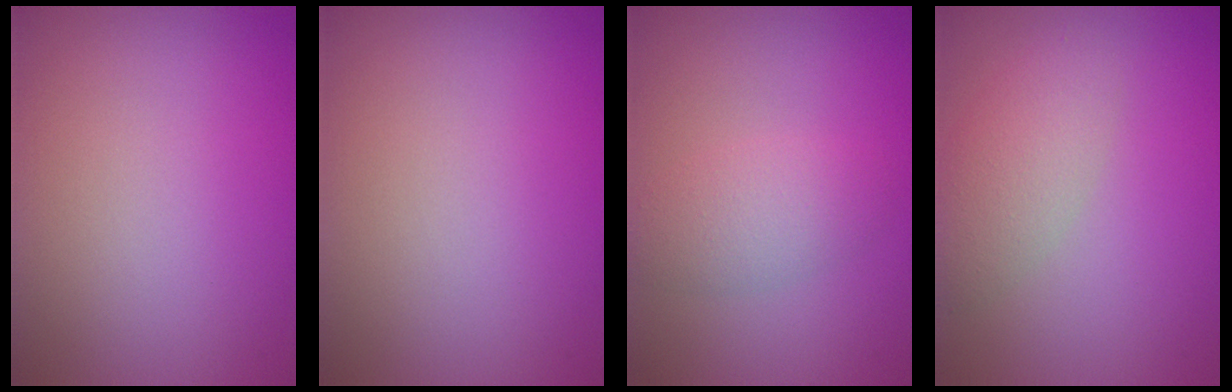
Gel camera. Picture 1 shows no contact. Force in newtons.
{"total": 0.0}
{"total": 2.7, "press": 2.7, "slide": 0.1}
{"total": 3.1, "press": 3.1, "slide": 0.2}